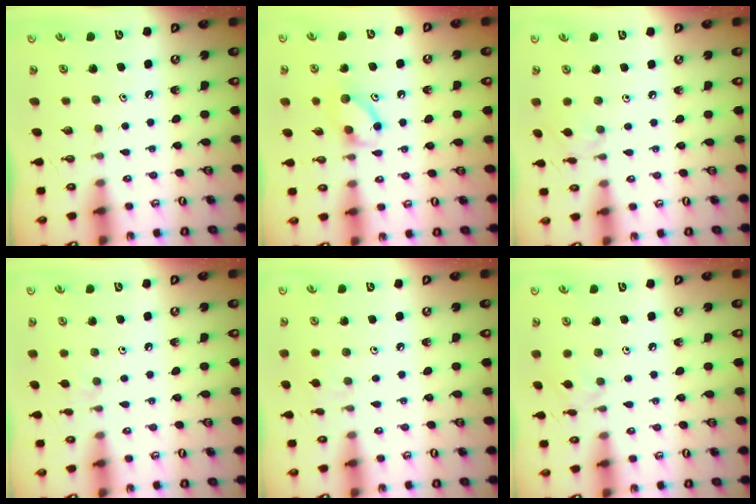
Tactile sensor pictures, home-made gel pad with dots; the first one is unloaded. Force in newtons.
{"total": 7.4, "press": 7.3, "slide": 1.4}
{"total": 1.5, "press": 1.4, "slide": 0.5}
{"total": 2.5, "press": 2.4, "slide": 0.5}
{"total": 2.4, "press": 2.3, "slide": 0.5}
{"total": 3.3, "press": 3.2, "slide": 0.6}